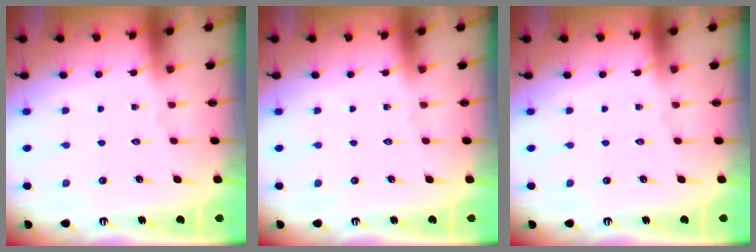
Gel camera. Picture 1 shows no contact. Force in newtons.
{"total": 0.0}
{"total": 0.0}